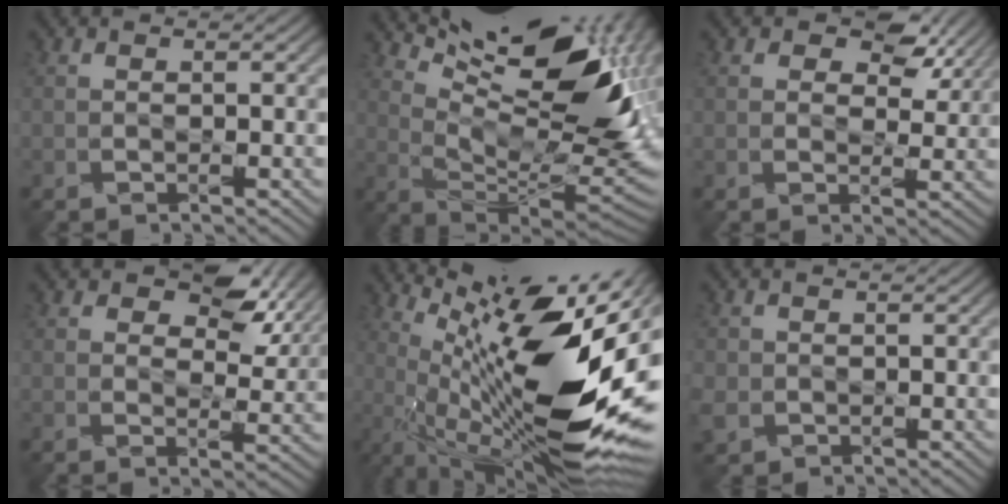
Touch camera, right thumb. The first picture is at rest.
{"total": 16.6, "force": [7.9, 5.2, 13.7], "torque": [-0.216, 0.007, 0.133]}
{"total": 6.2, "force": [3.4, 3.8, 3.5], "torque": [-0.048, -0.002, 0.040]}
{"total": 8.4, "force": [4.6, 4.6, 5.3], "torque": [-0.078, -0.003, 0.064]}
{"total": 20.8, "force": [3.0, 5.7, 19.7], "torque": [-0.305, 0.005, 0.051]}
{"total": 2.8, "force": [-0.5, 2.6, 0.9], "torque": [-0.036, -0.009, -0.018]}